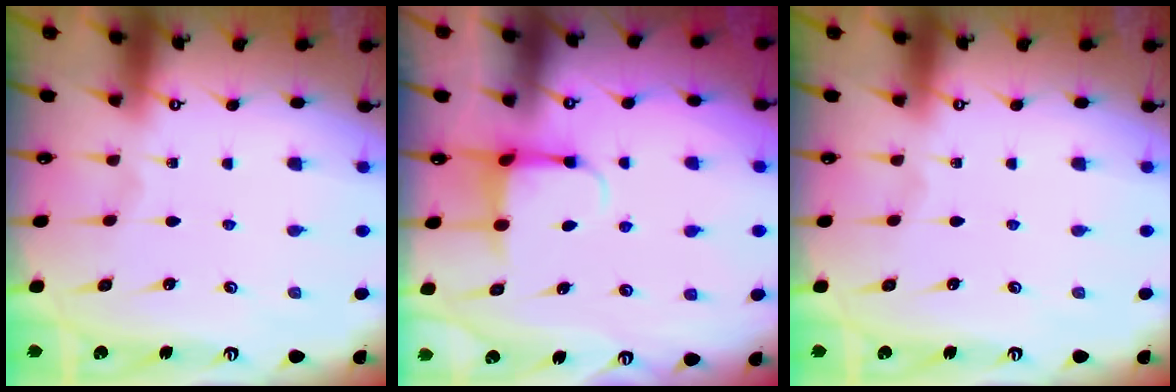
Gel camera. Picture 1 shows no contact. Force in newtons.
{"total": 3.9, "press": 3.7, "slide": 1.2}
{"total": 0.0}